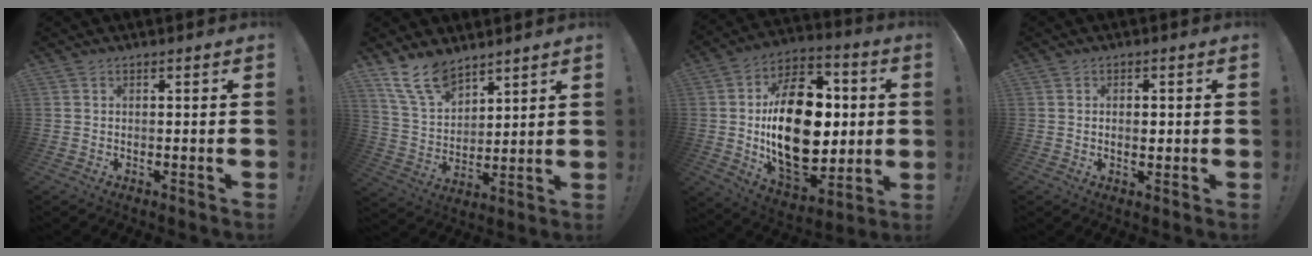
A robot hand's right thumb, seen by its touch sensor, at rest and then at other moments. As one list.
[{"total": 12.4, "force": [9.5, 5.8, 5.4], "torque": [-0.115, -0.054, 0.184]}, {"total": 28.9, "force": [0.8, 17.7, 22.8], "torque": [-0.384, -0.003, 0.030]}, {"total": 2.1, "force": [-0.1, 1.2, 1.7], "torque": [-0.010, -0.004, -0.006]}]